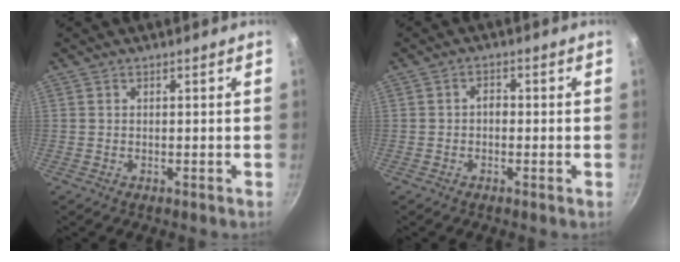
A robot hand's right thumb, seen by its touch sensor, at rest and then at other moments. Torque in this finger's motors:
{"motor_torque": [0.26, 0.12, 0.02, -0.06, 0.01]}